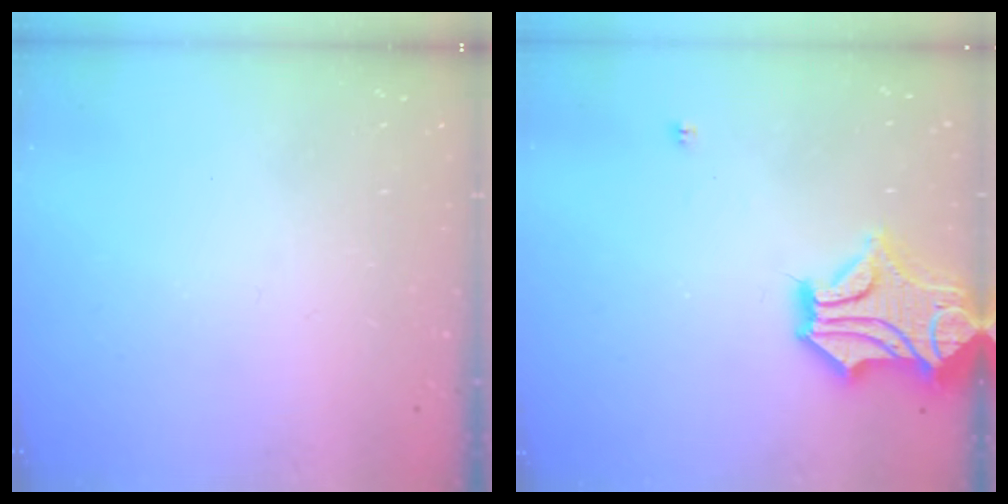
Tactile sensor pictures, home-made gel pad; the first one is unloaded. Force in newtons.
{"total": 7.4, "press": 7.1, "slide": 2.1}